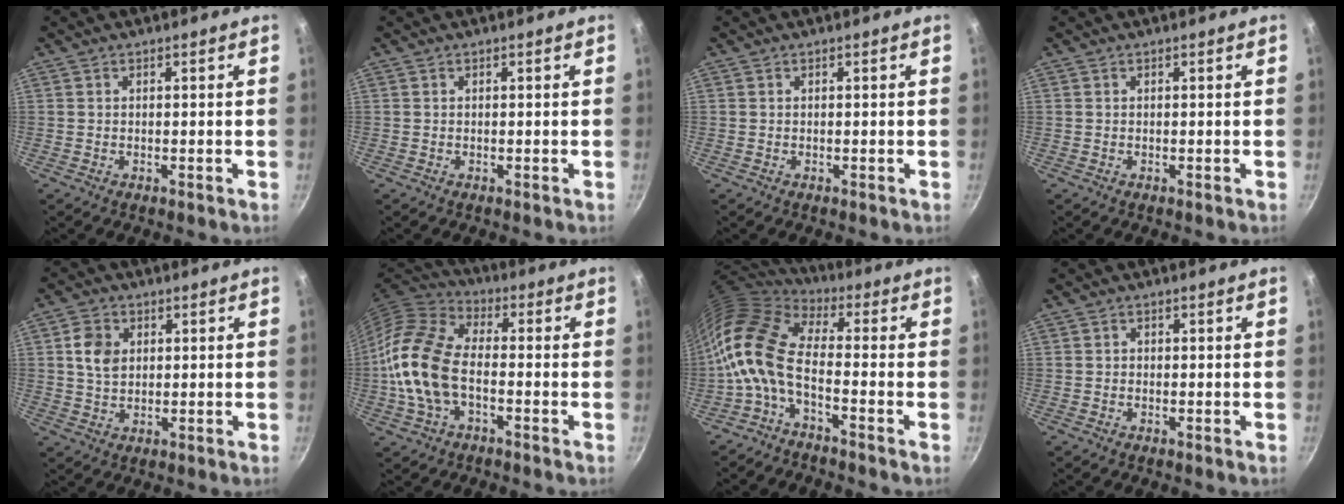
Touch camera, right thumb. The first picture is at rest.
{"total": 0.0}
{"total": 0.0}
{"total": 0.0}
{"total": 5.8, "force": [1.4, 4.3, 3.5], "torque": [-0.049, -0.001, 0.024]}
{"total": 15.1, "force": [-2.8, 8.8, 11.9], "torque": [-0.226, 0.034, -0.068]}
{"total": 12.2, "force": [-3.0, 5.8, 10.4], "torque": [-0.212, 0.033, -0.078]}
{"total": 0.6, "force": [-0.1, 0.5, 0.2], "torque": [-0.002, 0.002, -0.002]}